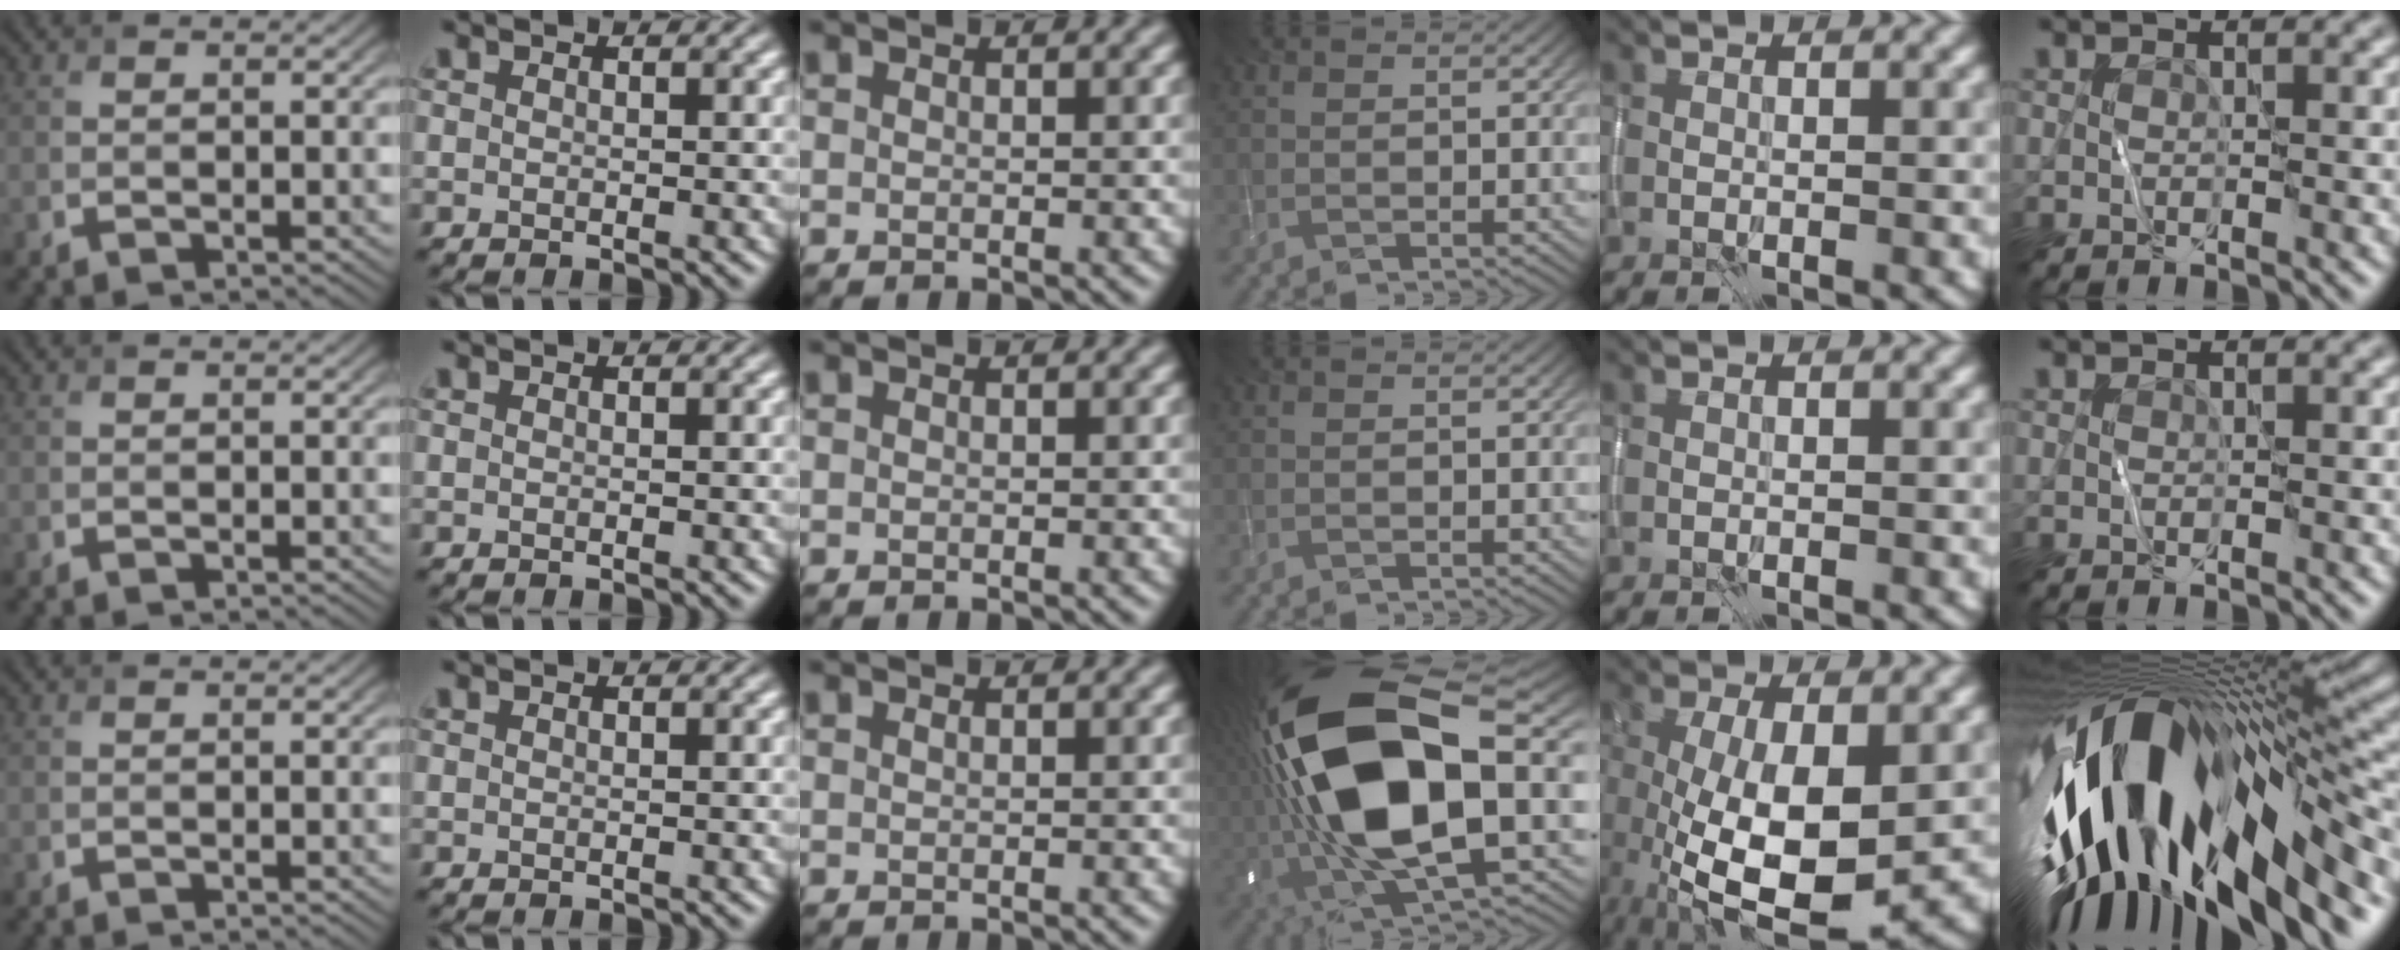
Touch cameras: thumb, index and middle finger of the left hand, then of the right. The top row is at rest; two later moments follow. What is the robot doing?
{"motion": "wipe", "object": "whiteboard"}